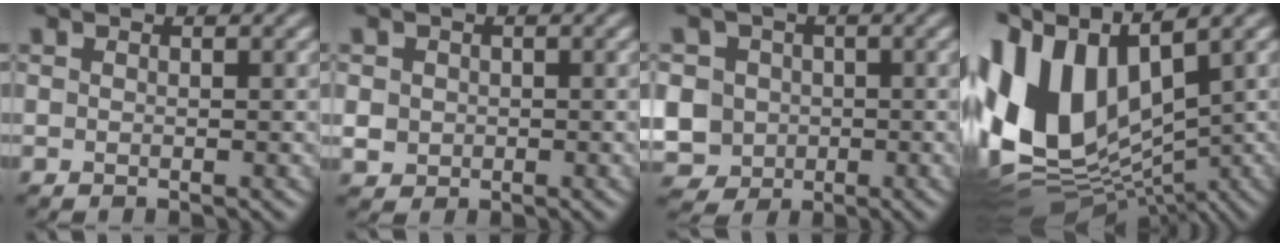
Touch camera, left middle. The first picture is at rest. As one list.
[{"total": 1.1, "force": [-0.1, 1.1, -0.1], "torque": [-0.002, -0.004, 0.007]}, {"total": 6.1, "force": [-0.3, 5.8, 2.0], "torque": [-0.058, 0.022, -0.016]}, {"total": 13.6, "force": [1.5, 8.6, 10.5], "torque": [-0.223, 0.008, 0.028]}]